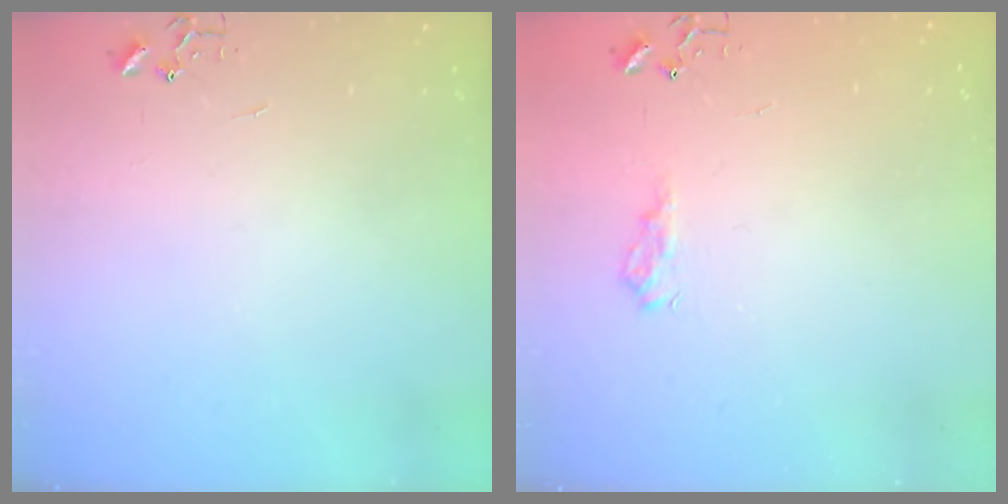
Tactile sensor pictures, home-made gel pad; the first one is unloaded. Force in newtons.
{"total": 8.2, "press": 8.2, "slide": 0.9}